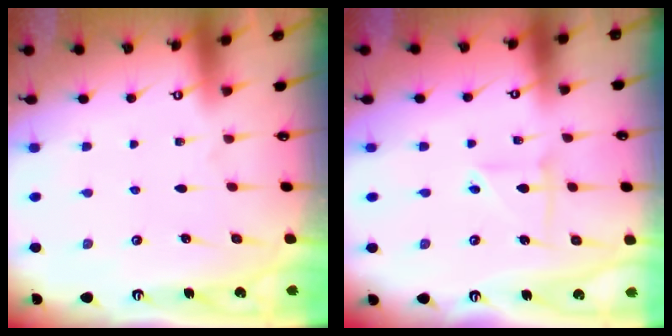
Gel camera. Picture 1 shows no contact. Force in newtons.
{"total": 3.1, "press": 3.0, "slide": 0.9}